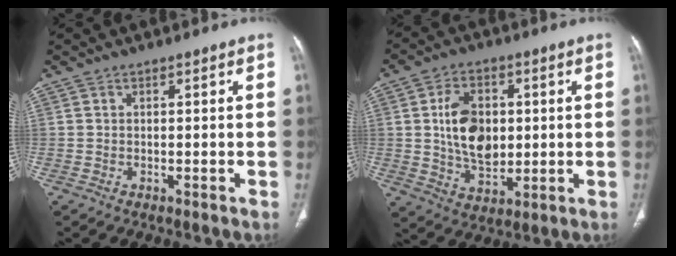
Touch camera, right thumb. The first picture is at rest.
{"total": 12.0, "force": [1.3, 8.1, 8.7], "torque": [-0.127, -0.008, 0.030]}